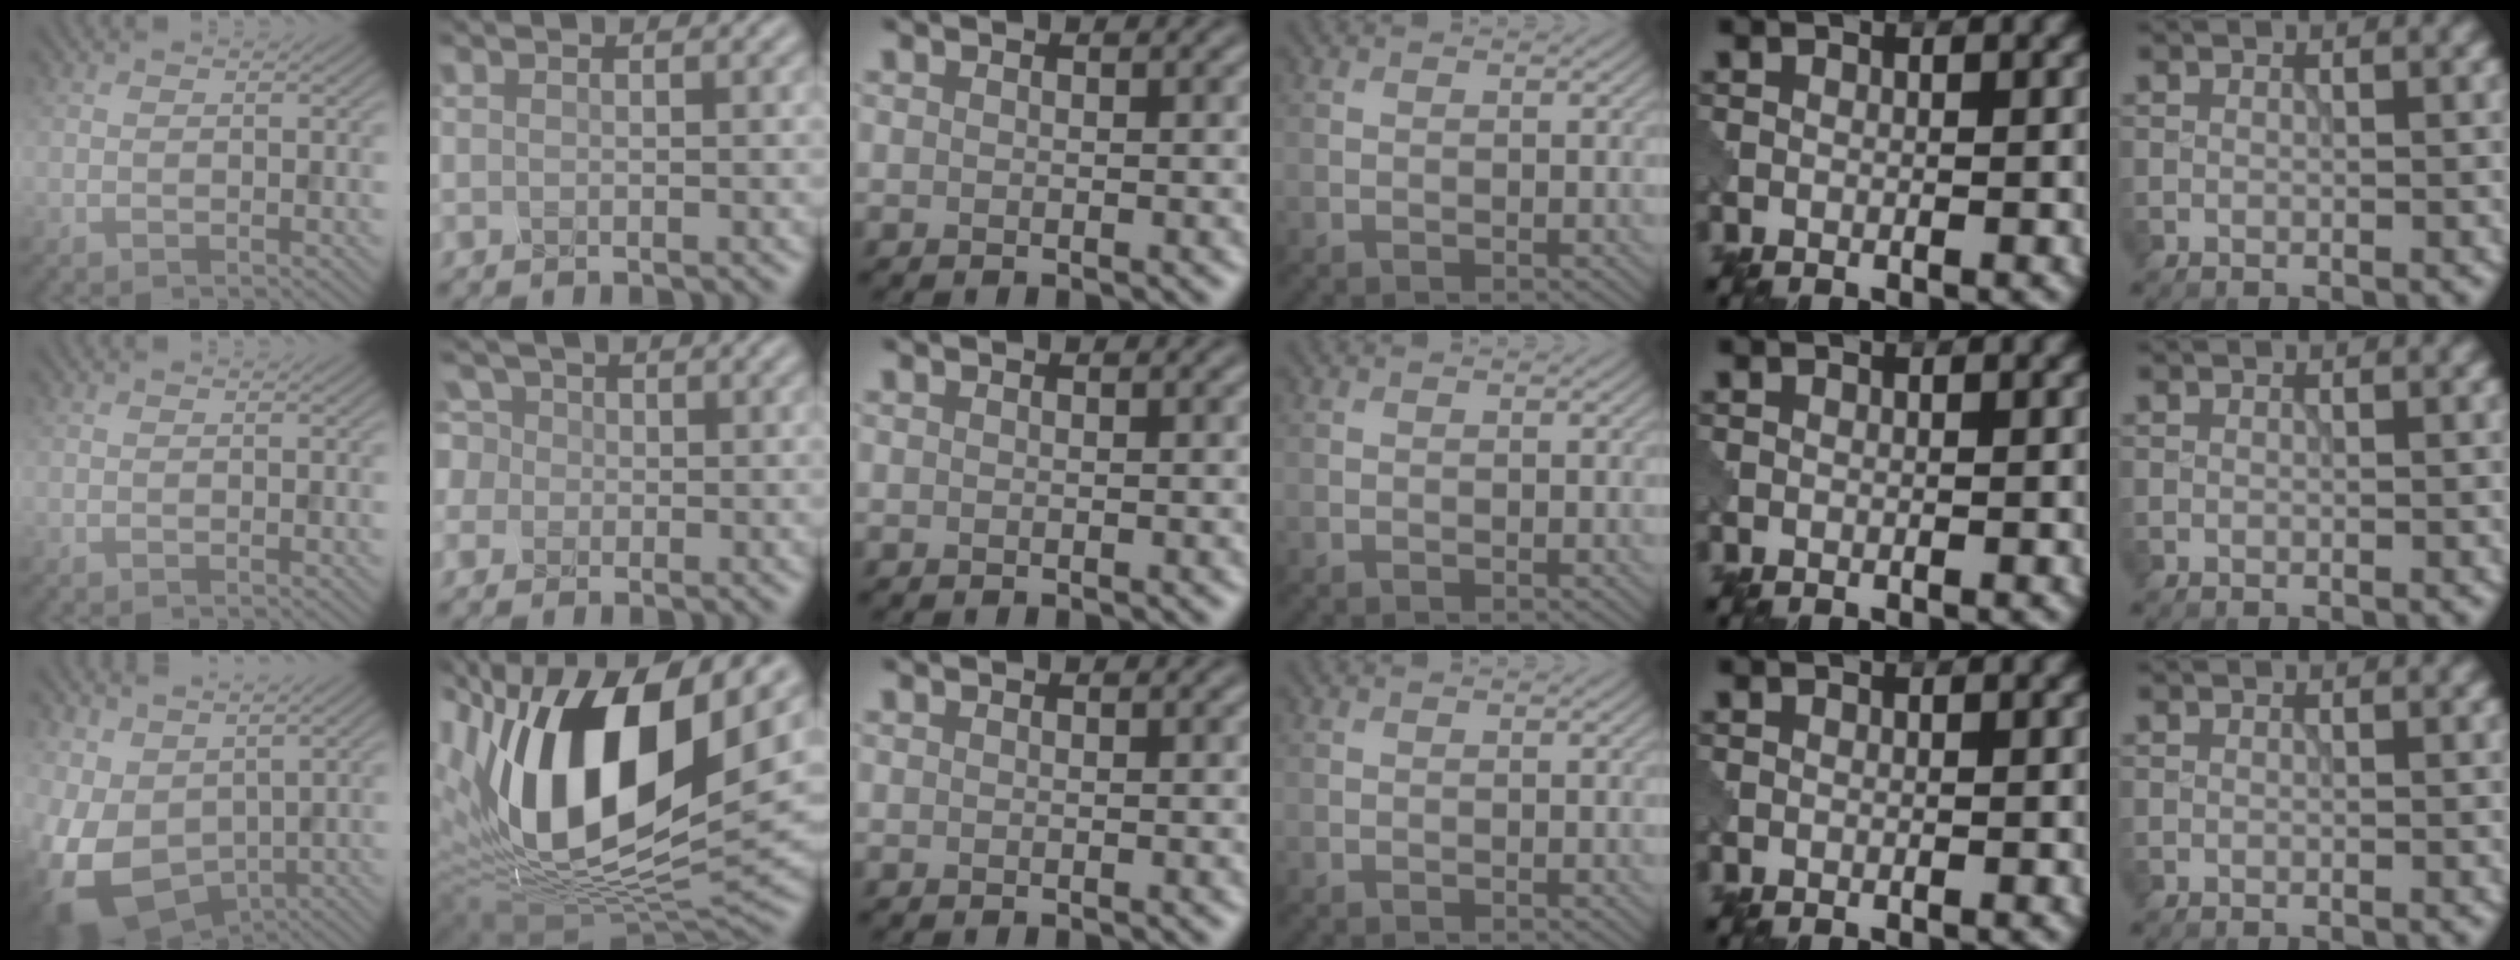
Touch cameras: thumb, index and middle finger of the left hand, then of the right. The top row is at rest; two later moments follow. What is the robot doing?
{"motion": "squeeze", "object": "foam earplug"}